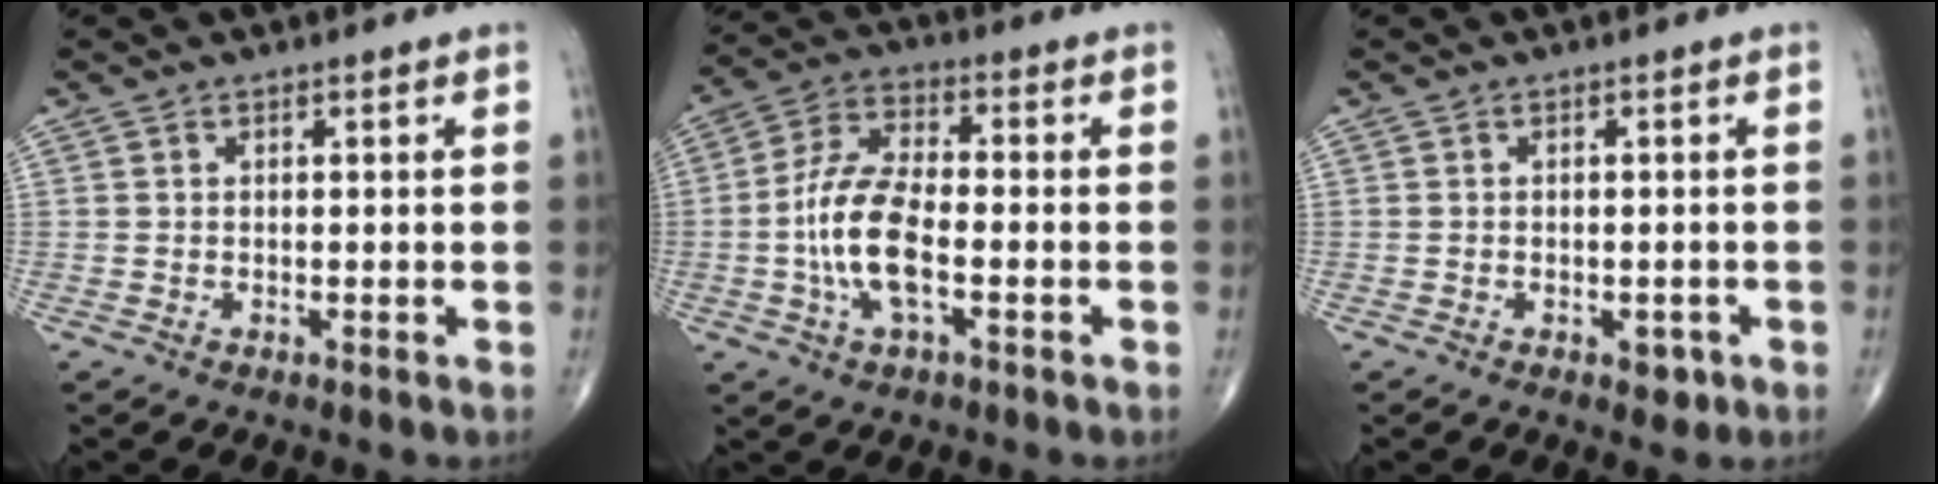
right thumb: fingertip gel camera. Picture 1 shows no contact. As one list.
[{"total": 11.6, "force": [-2.4, 4.8, 10.2], "torque": [-0.212, 0.022, -0.051]}, {"total": 2.2, "force": [-1.0, 1.4, 1.5], "torque": [-0.009, 0.002, -0.009]}]